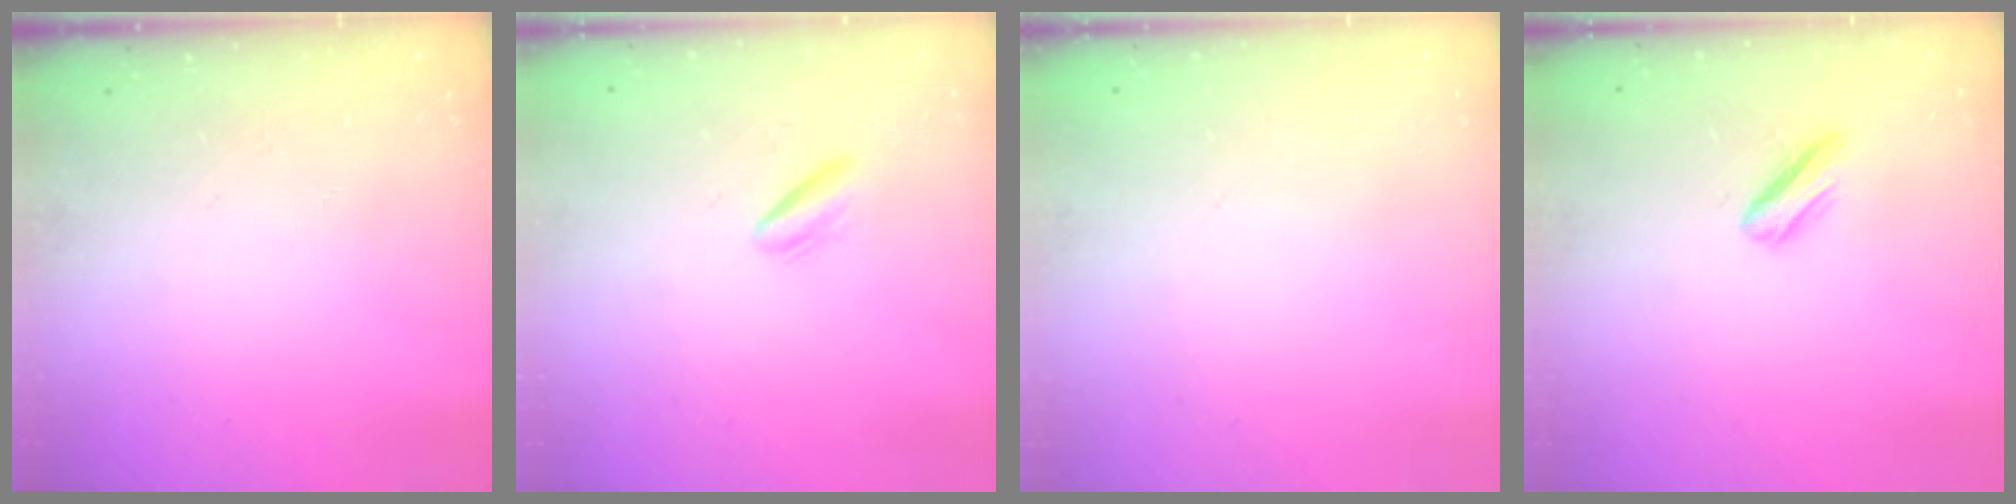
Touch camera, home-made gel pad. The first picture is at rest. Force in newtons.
{"total": 1.5, "press": 1.4, "slide": 0.7}
{"total": 2.0, "press": 2.0, "slide": 0.1}
{"total": 3.7, "press": 3.7, "slide": 0.3}